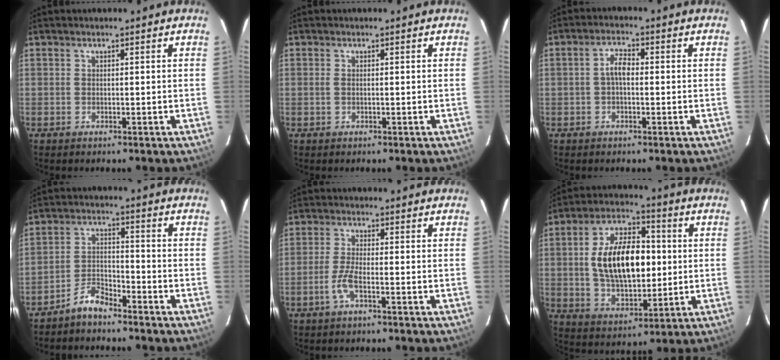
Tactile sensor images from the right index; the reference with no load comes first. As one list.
[{"total": 0.7, "force": [-0.1, 0.3, 0.6], "torque": [-0.016, 0.000, -0.003]}, {"total": 3.3, "force": [-0.3, 1.6, 2.8], "torque": [-0.057, 0.010, -0.005]}, {"total": 4.9, "force": [-4.3, 1.6, 1.5], "torque": [-0.040, 0.014, -0.082]}, {"total": 6.5, "force": [-3.0, 1.5, 5.5], "torque": [-0.123, 0.000, -0.062]}, {"total": 17.2, "force": [1.0, 9.4, 14.4], "torque": [-0.255, 0.017, 0.029]}]